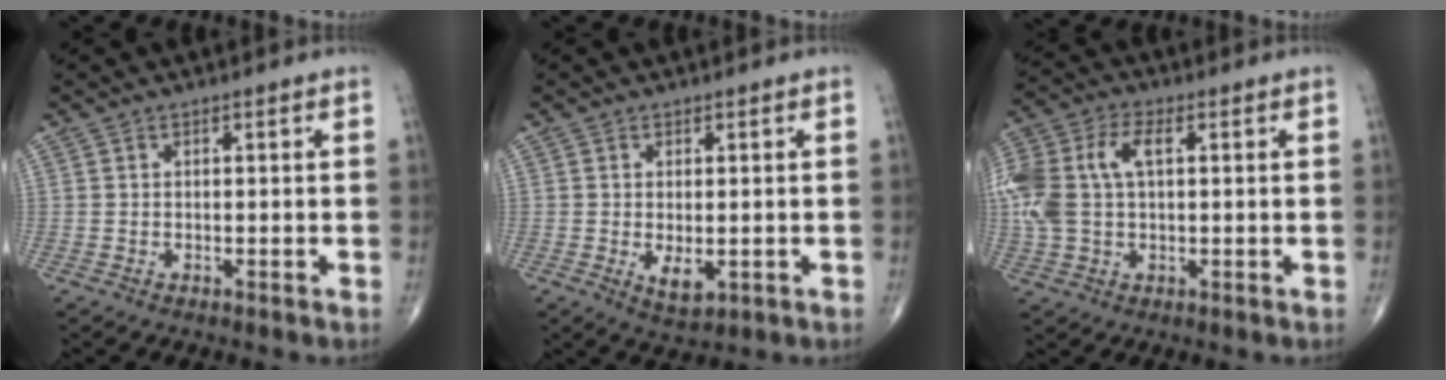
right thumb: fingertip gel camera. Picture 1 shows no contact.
{"total": 4.0, "force": [-0.8, 2.0, 3.4], "torque": [-0.051, -0.010, -0.004]}
{"total": 14.8, "force": [2.2, 8.8, 11.7], "torque": [-0.292, 0.023, 0.041]}